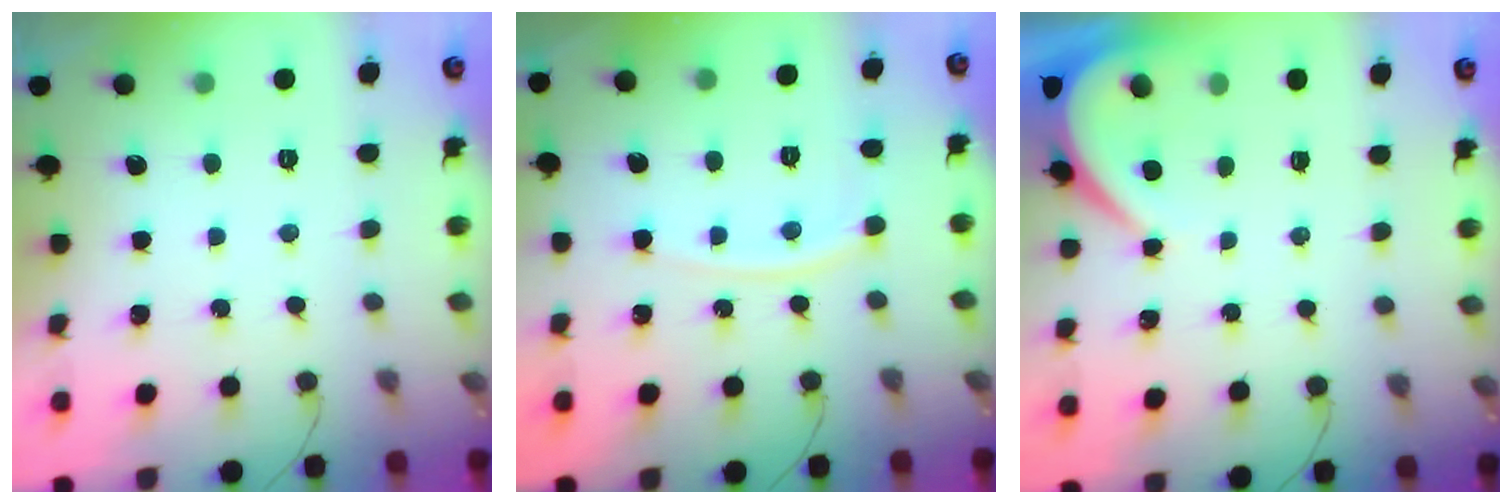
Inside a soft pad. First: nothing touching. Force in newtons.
{"total": 5.9, "press": 5.8, "slide": 0.8}
{"total": 3.9, "press": 3.9, "slide": 0.6}